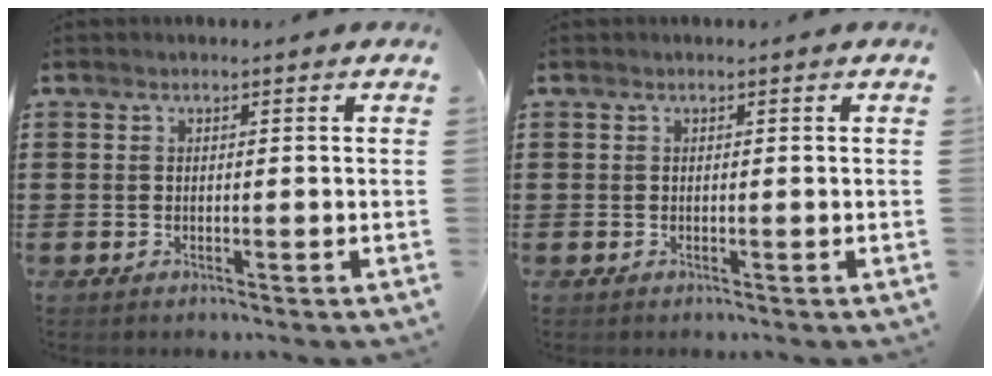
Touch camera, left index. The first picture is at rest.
{"total": 0.0}